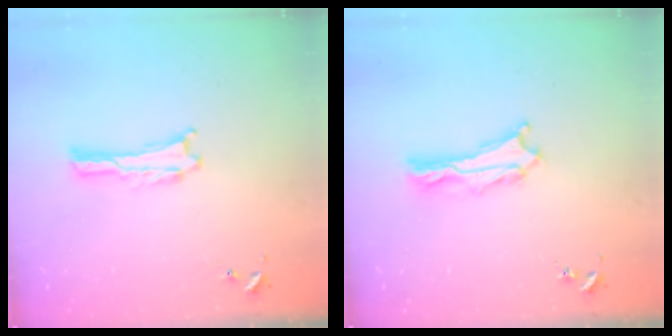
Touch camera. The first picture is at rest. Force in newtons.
{"total": 2.4, "press": 2.4, "slide": 0.3}